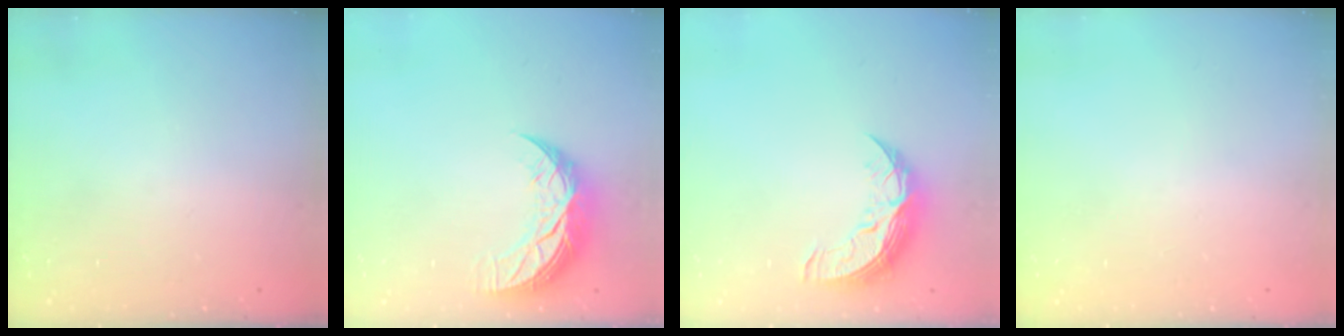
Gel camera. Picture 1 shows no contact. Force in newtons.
{"total": 10.1, "press": 10.0, "slide": 0.9}
{"total": 9.7, "press": 9.7, "slide": 0.6}
{"total": 0.0}